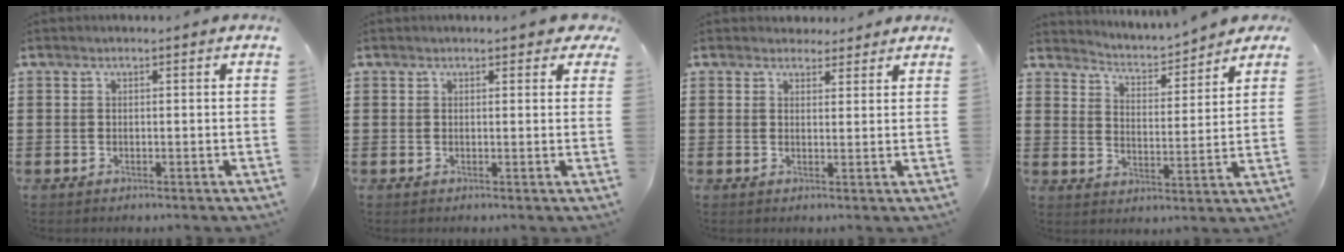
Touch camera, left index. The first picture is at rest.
{"total": 1.3, "force": [0.9, 0.6, 0.6], "torque": [-0.008, 0.003, 0.015]}
{"total": 2.5, "force": [2.2, 1.3, 0.1], "torque": [-0.002, 0.001, 0.040]}
{"total": 2.7, "force": [2.7, 0.2, 0.0], "torque": [-0.021, -0.028, 0.037]}